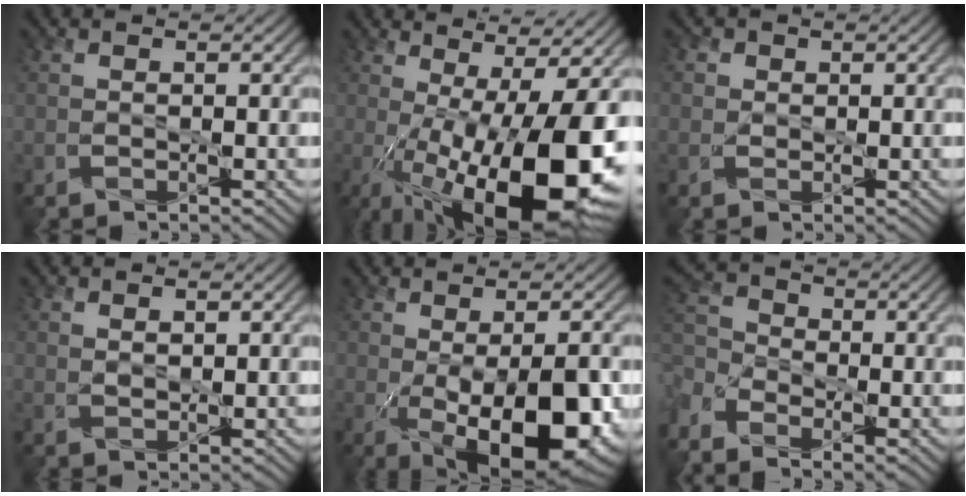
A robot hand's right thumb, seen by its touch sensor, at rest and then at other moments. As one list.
[{"total": 19.2, "force": [-4.1, 6.6, 17.5], "torque": [-0.258, -0.016, -0.057]}, {"total": 2.1, "force": [0.7, 1.9, 0.6], "torque": [-0.014, -0.005, 0.005]}, {"total": 1.1, "force": [0.8, 0.5, 0.6], "torque": [-0.017, -0.004, 0.019]}, {"total": 13.8, "force": [-3.7, 6.3, 11.7], "torque": [-0.175, -0.030, -0.038]}, {"total": 6.6, "force": [-3.9, 4.2, 3.3], "torque": [-0.095, -0.021, -0.079]}]